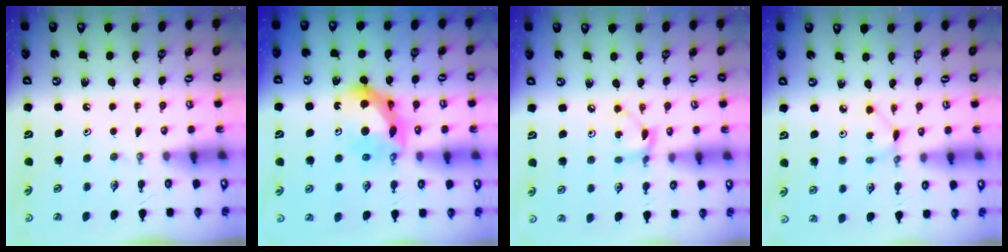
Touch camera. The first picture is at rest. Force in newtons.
{"total": 10.2, "press": 10.2, "slide": 0.3}
{"total": 3.4, "press": 3.4, "slide": 0.1}
{"total": 2.3, "press": 2.3, "slide": 0.0}